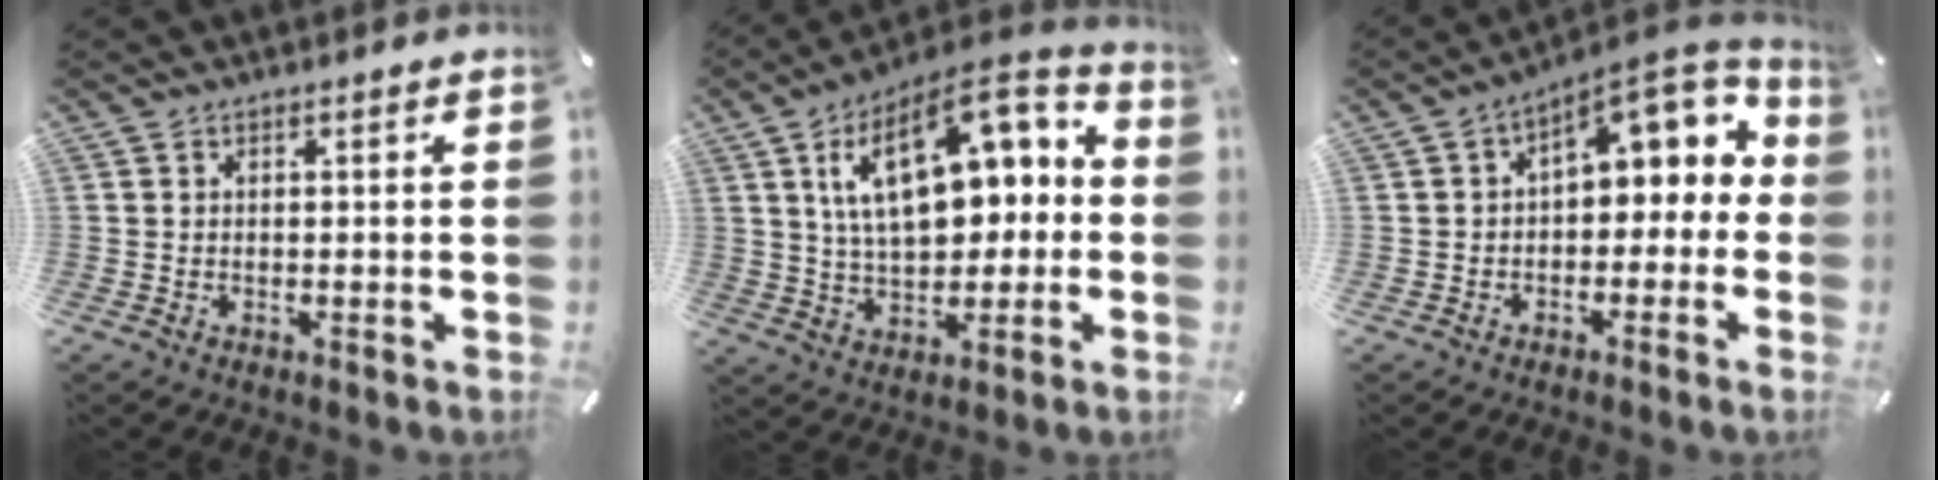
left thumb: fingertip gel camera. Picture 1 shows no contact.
{"total": 19.3, "force": [5.6, 11.6, 14.4], "torque": [-0.234, -0.016, 0.095]}
{"total": 8.9, "force": [3.5, 5.1, 6.4], "torque": [-0.080, -0.032, 0.060]}